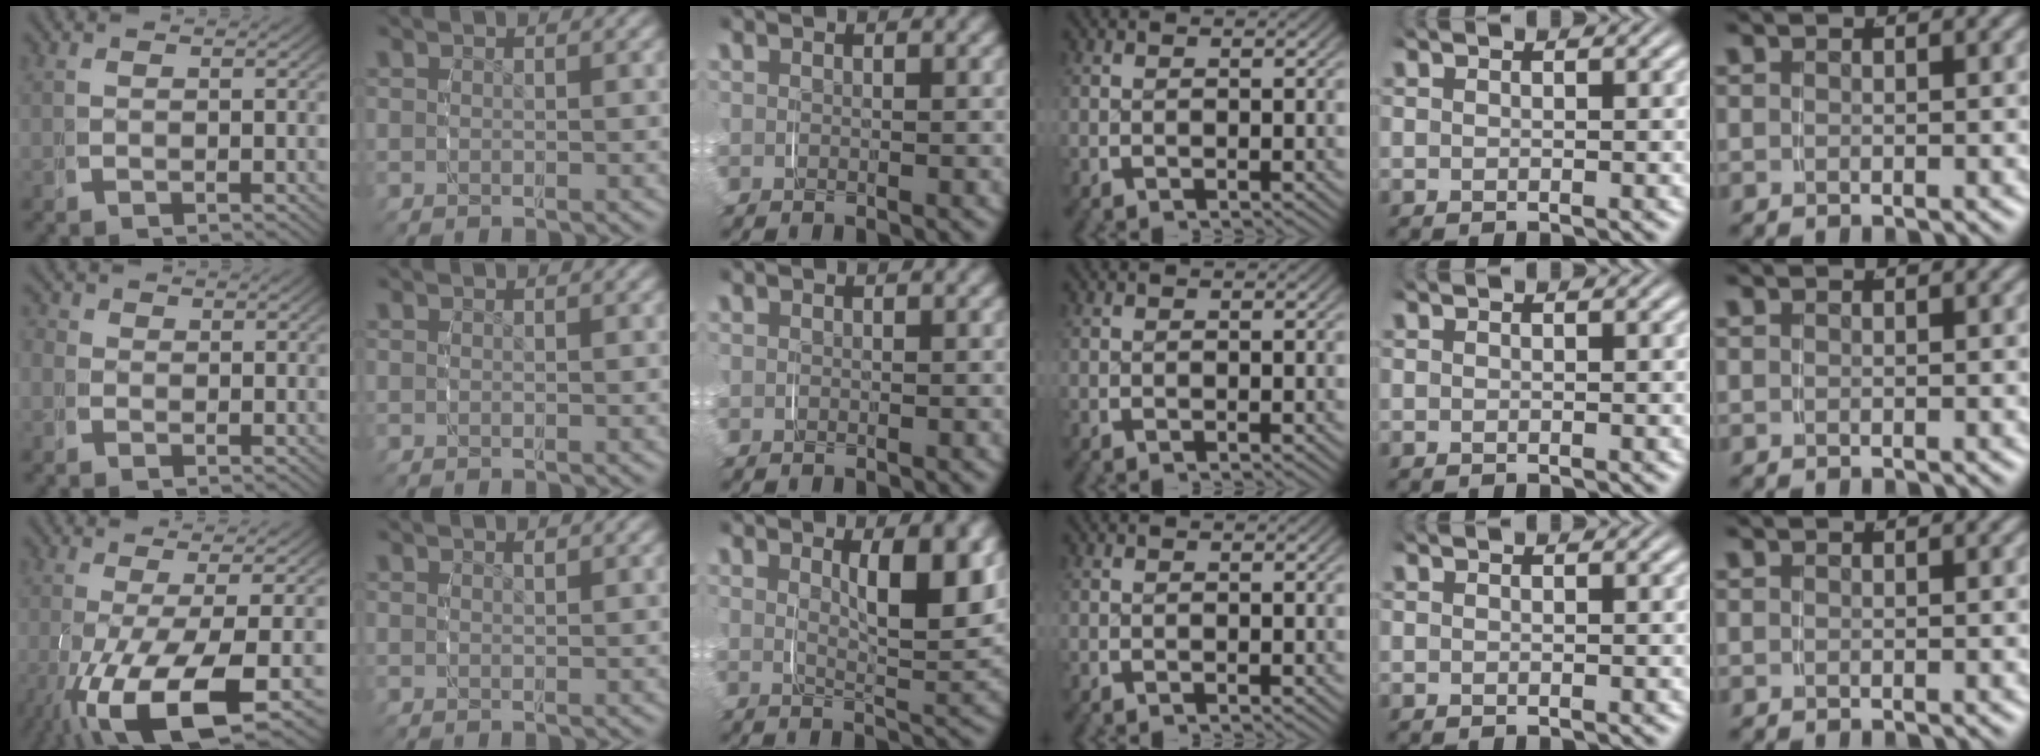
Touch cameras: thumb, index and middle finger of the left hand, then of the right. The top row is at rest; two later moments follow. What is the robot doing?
{"motion": "grasp_and_lifting", "object": "phone"}